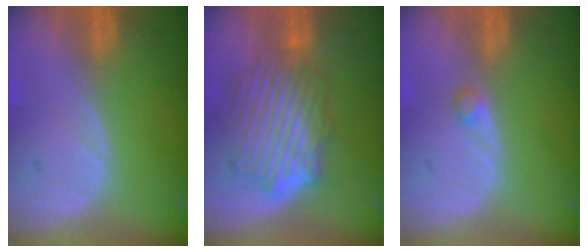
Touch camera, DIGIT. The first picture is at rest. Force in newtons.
{"total": 9.4, "press": 8.3, "slide": 4.5}
{"total": 1.2, "press": 1.2, "slide": 0.2}